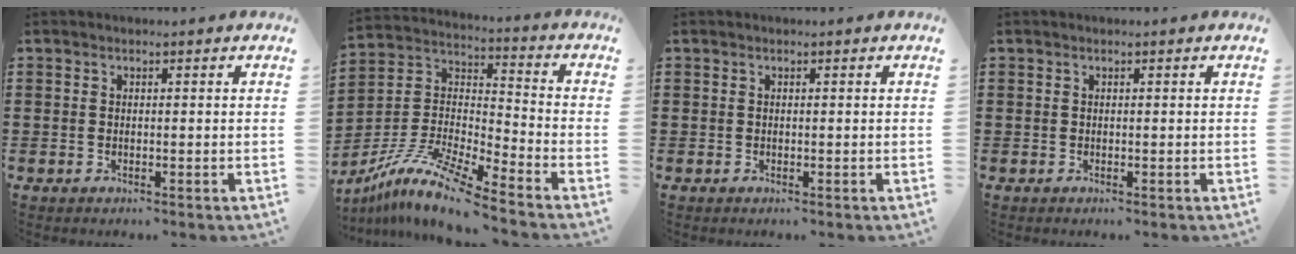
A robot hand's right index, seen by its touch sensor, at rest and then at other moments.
{"total": 10.6, "force": [-8.8, 0.8, 5.9], "torque": [-0.133, -0.002, -0.181]}
{"total": 0.0}
{"total": 0.0}